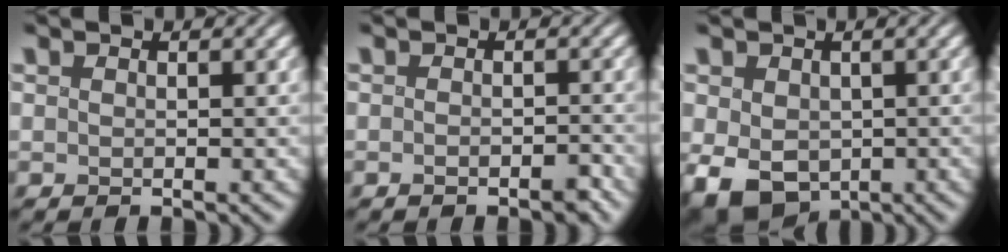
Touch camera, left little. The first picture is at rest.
{"total": 1.5, "force": [-1.1, 0.6, 0.8], "torque": [-0.006, -0.006, -0.018]}
{"total": 5.6, "force": [-1.7, 4.1, 3.5], "torque": [-0.076, -0.016, -0.031]}